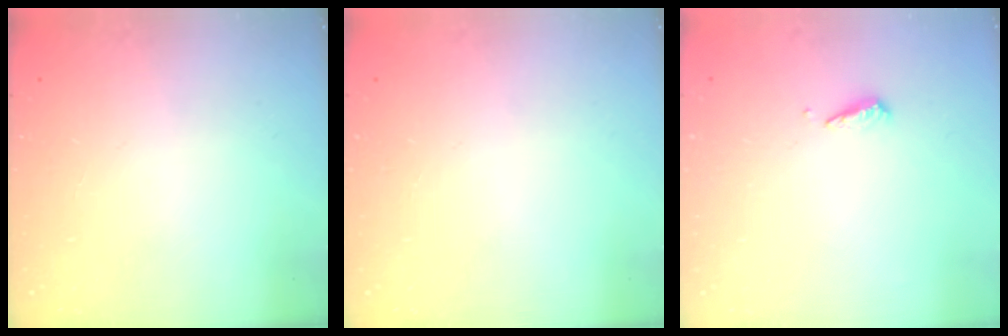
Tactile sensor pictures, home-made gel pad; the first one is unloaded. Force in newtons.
{"total": 0.0}
{"total": 3.1, "press": 3.1, "slide": 0.2}